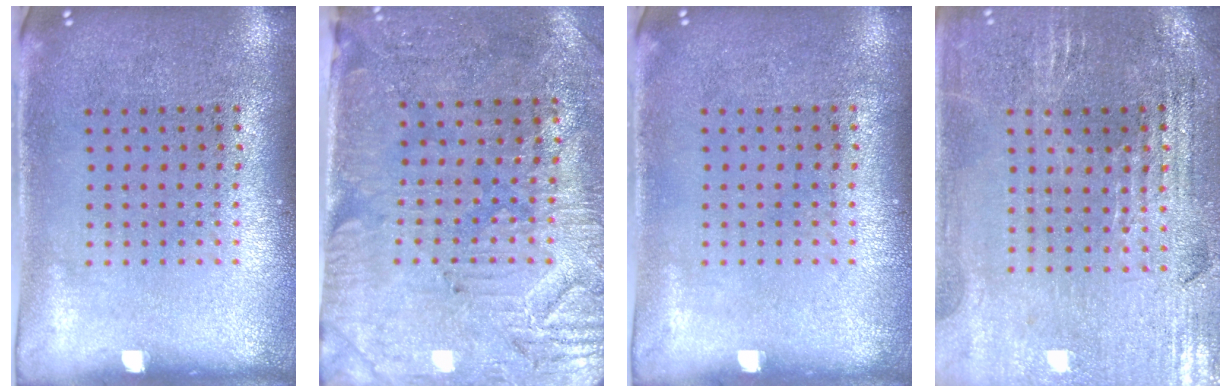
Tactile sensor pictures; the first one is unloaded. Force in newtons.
{"total": 3.1, "press": 2.8, "slide": 1.4}
{"total": 0.0}
{"total": 1.8, "press": 1.7, "slide": 0.4}